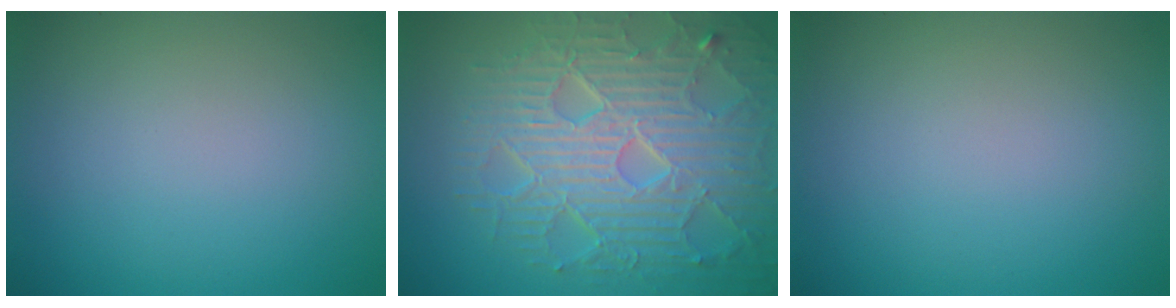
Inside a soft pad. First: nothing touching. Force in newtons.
{"total": 9.3, "press": 6.6, "slide": 6.6}
{"total": 0.0}